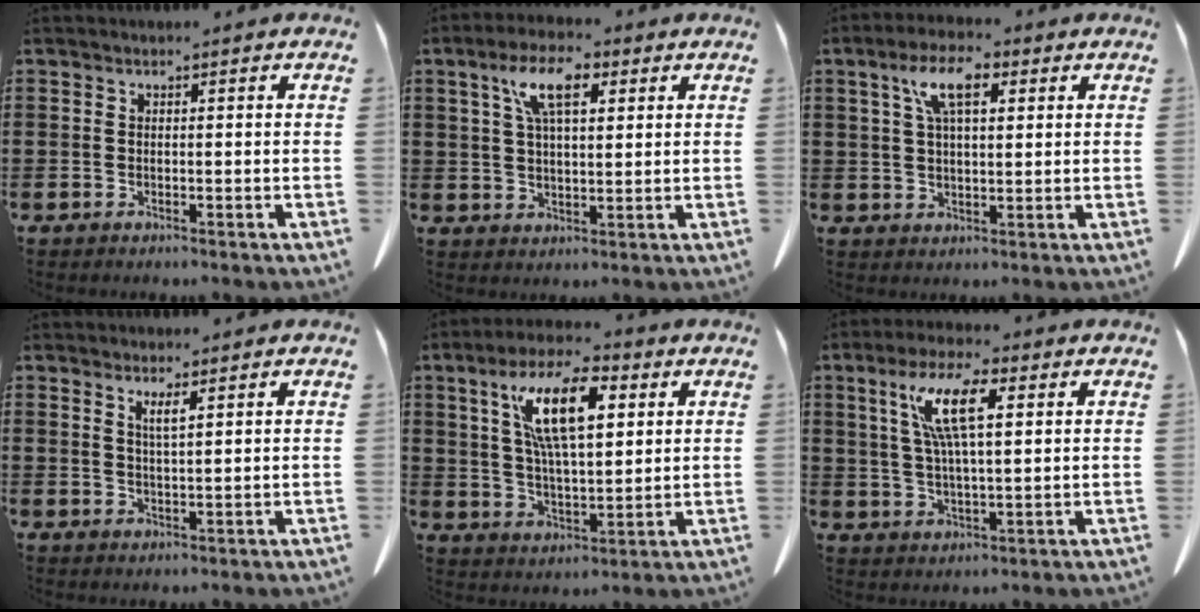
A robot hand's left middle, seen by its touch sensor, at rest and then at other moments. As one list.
[{"total": 8.0, "force": [3.7, 2.9, 6.4], "torque": [-0.130, 0.011, 0.062]}, {"total": 7.2, "force": [3.2, 2.6, 6.0], "torque": [-0.128, 0.013, 0.055]}, {"total": 2.3, "force": [1.5, 0.2, 1.8], "torque": [-0.038, -0.002, 0.028]}, {"total": 13.3, "force": [5.7, 4.5, 11.2], "torque": [-0.236, 0.001, 0.097]}, {"total": 9.8, "force": [3.8, 2.7, 8.6], "torque": [-0.183, 0.010, 0.064]}]